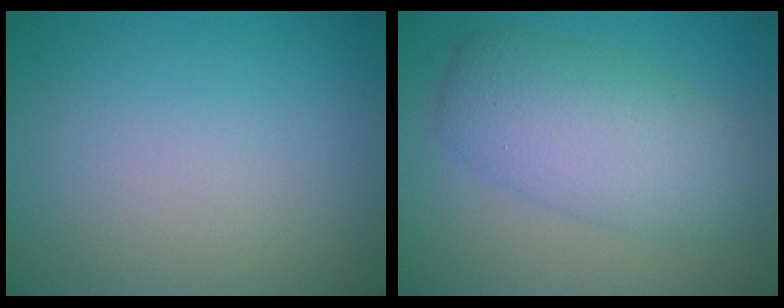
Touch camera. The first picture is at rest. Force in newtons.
{"total": 6.3, "press": 6.3, "slide": 0.2}